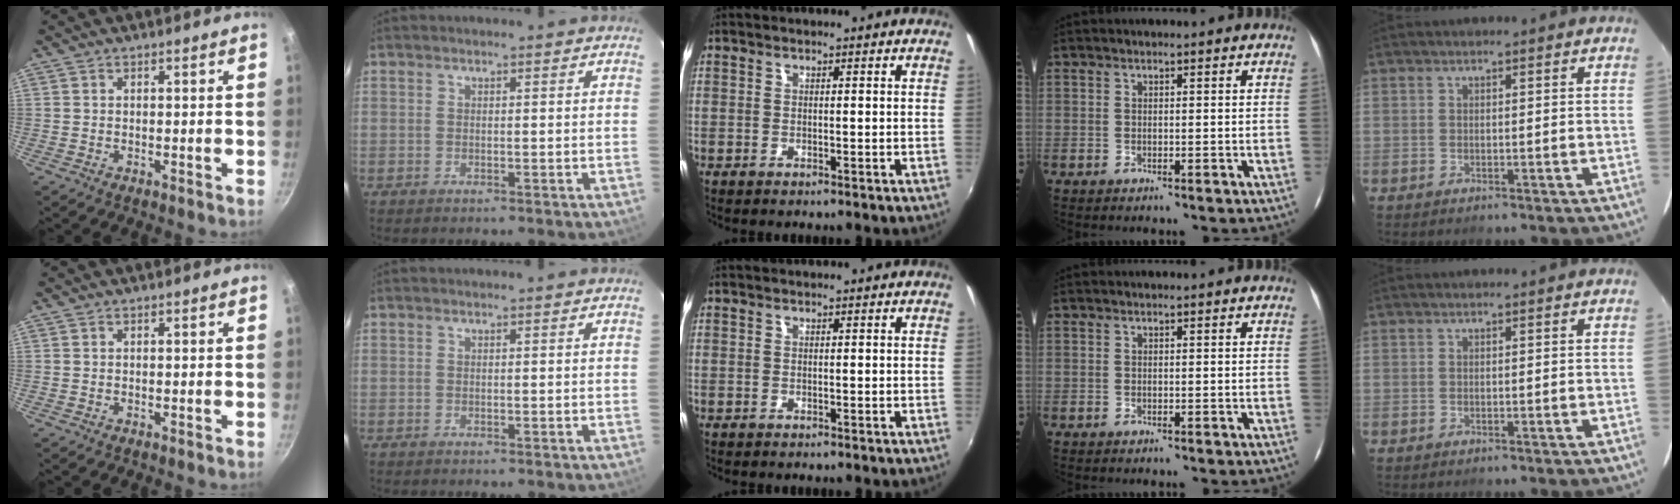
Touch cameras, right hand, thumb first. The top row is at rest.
{}